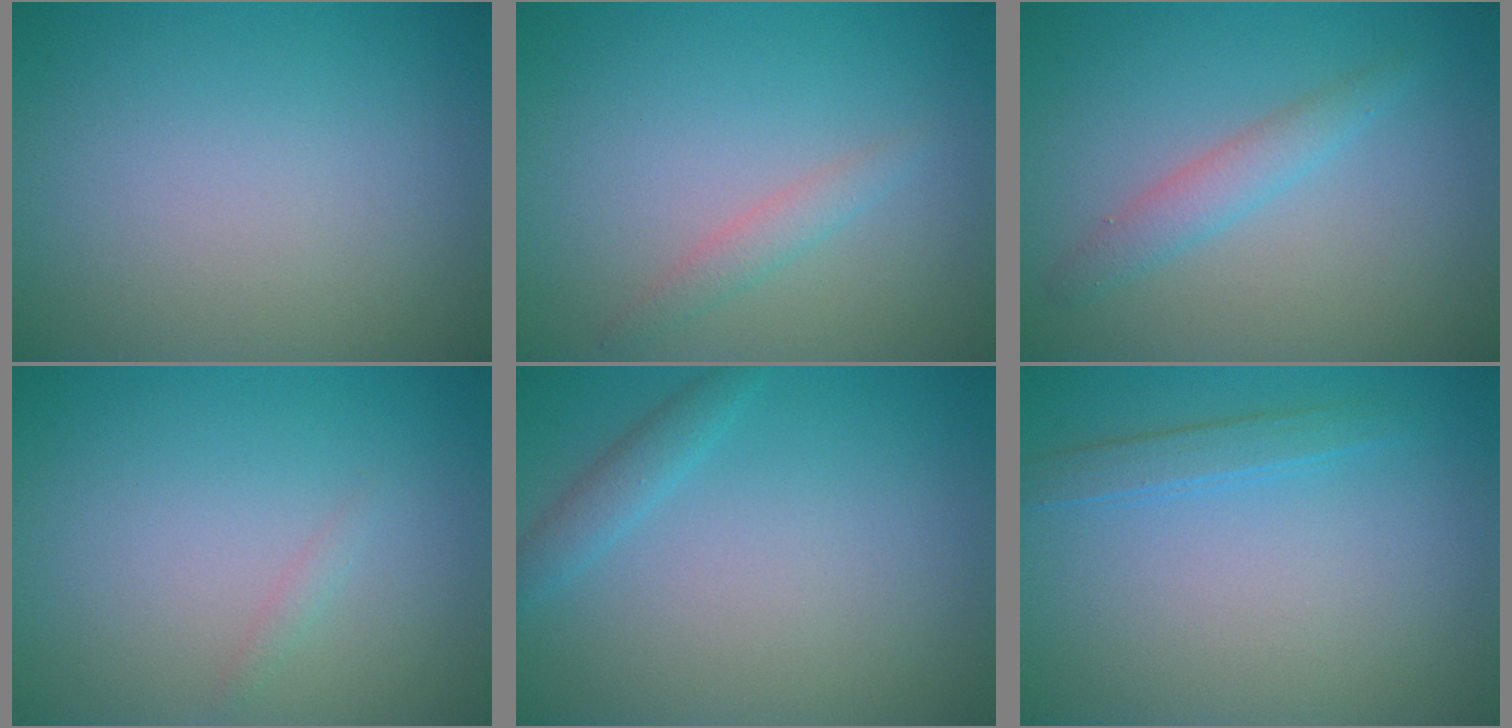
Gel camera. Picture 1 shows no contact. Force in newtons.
{"total": 1.3, "press": 1.3, "slide": 0.1}
{"total": 2.9, "press": 2.9, "slide": 0.4}
{"total": 0.7, "press": 0.7, "slide": 0.0}
{"total": 1.5, "press": 1.5, "slide": 0.1}
{"total": 1.5, "press": 1.5, "slide": 0.0}